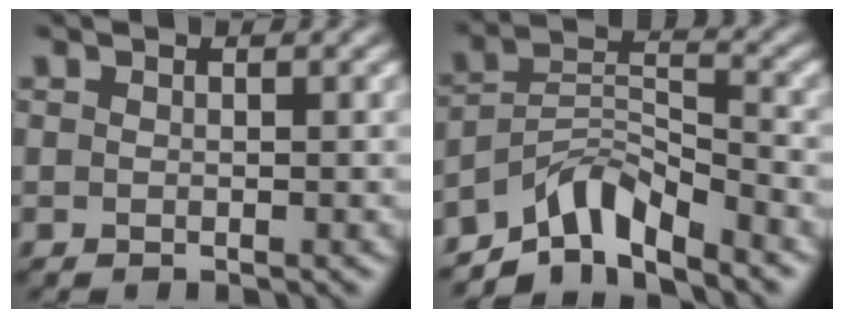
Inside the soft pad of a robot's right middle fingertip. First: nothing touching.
{"total": 6.0, "force": [-5.0, 1.7, 2.7], "torque": [-0.035, 0.010, -0.095]}